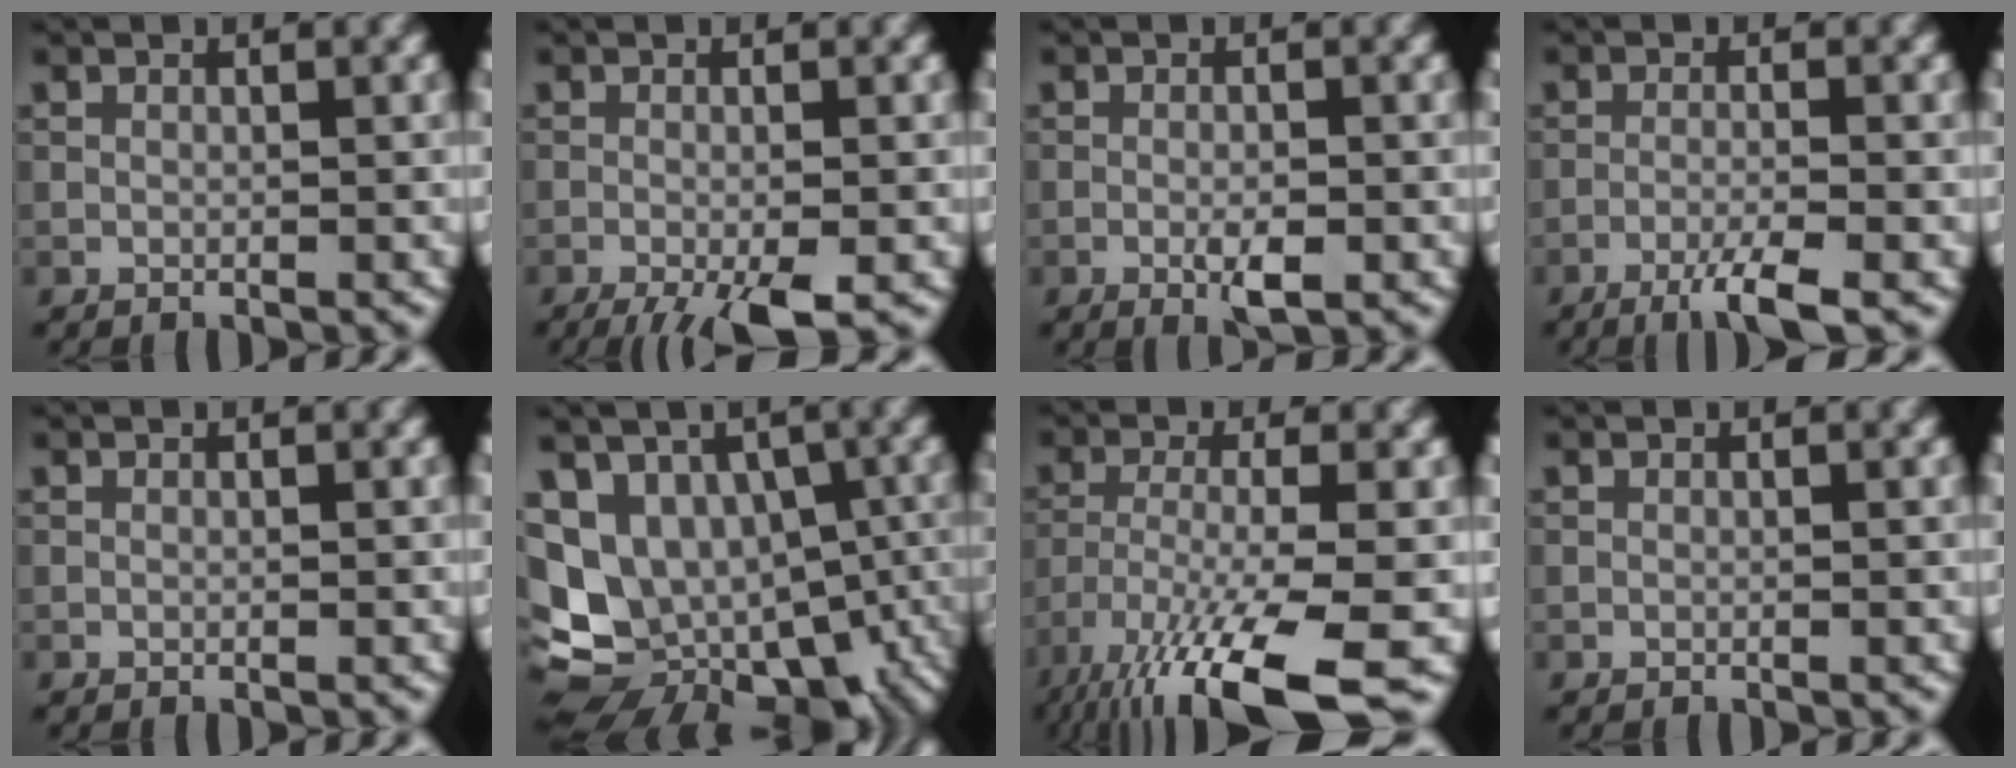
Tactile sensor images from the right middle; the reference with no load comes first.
{"total": 5.2, "force": [-3.0, 1.0, 4.1], "torque": [-0.063, -0.007, -0.051]}
{"total": 2.5, "force": [-1.0, 0.6, 2.3], "torque": [-0.041, -0.001, -0.016]}
{"total": 3.8, "force": [-2.3, 0.4, 3.0], "torque": [-0.050, 0.003, -0.052]}
{"total": 0.0}
{"total": 14.3, "force": [-3.3, 10.8, 8.8], "torque": [-0.141, 0.003, -0.016]}
{"total": 13.1, "force": [-8.2, 2.8, 9.8], "torque": [-0.195, -0.024, -0.139]}
{"total": 0.0}